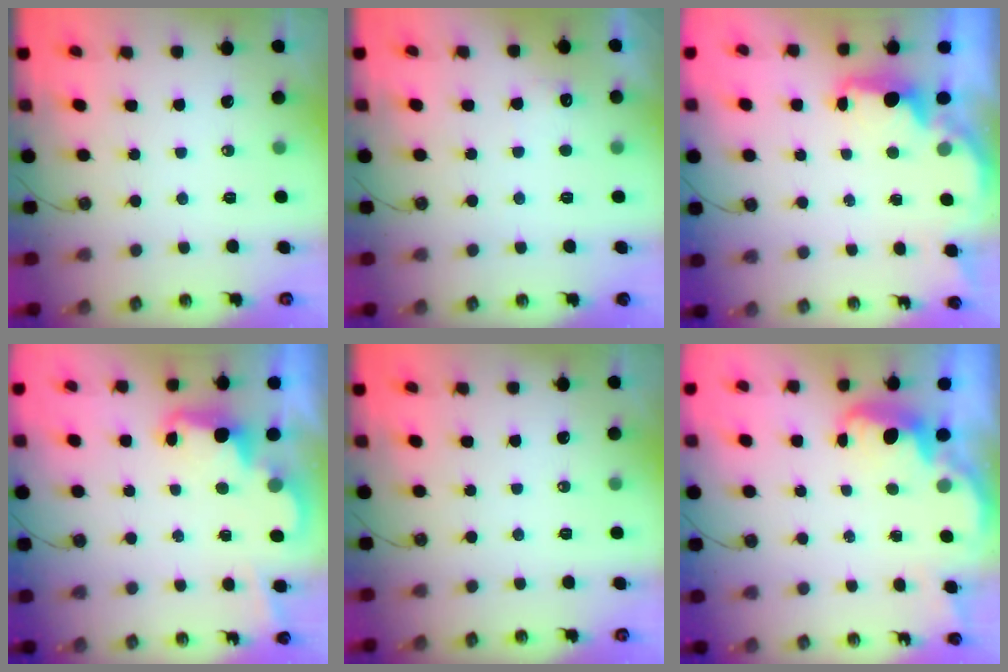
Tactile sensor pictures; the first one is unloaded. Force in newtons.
{"total": 5.5, "press": 5.3, "slide": 1.4}
{"total": 2.3, "press": 2.1, "slide": 0.8}
{"total": 2.5, "press": 2.5, "slide": 0.6}
{"total": 0.0}
{"total": 2.6, "press": 2.6, "slide": 0.6}